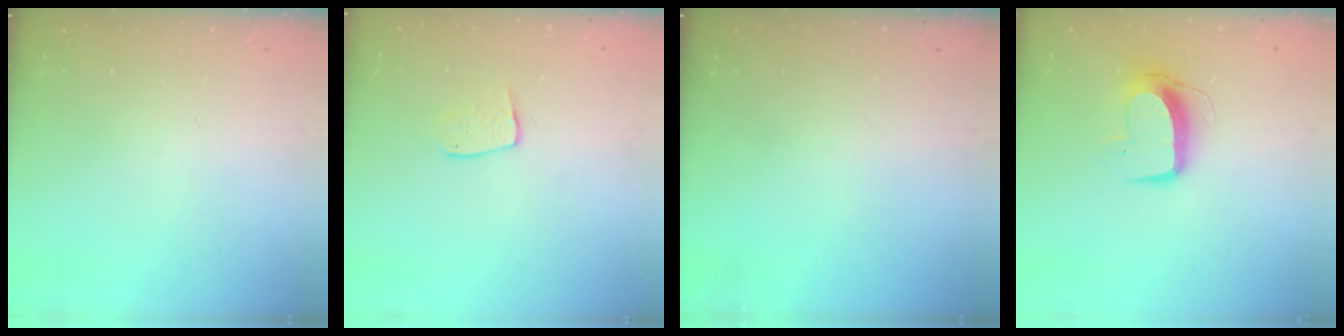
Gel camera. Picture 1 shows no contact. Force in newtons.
{"total": 6.1, "press": 6.1, "slide": 0.3}
{"total": 0.0}
{"total": 10.1, "press": 10.1, "slide": 0.6}